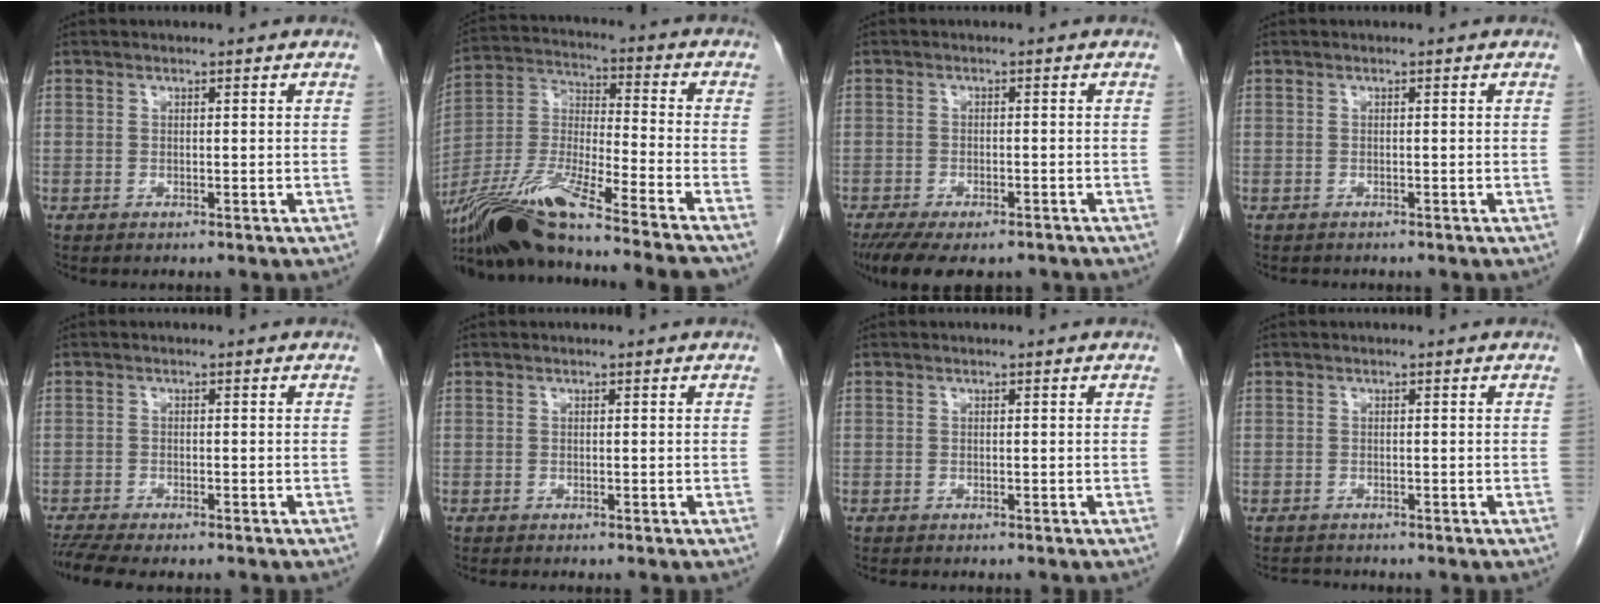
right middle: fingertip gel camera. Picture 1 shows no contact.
{"total": 21.0, "force": [-17.0, -0.7, 12.2], "torque": [-0.265, -0.028, -0.312]}
{"total": 11.2, "force": [-8.5, 4.1, 6.0], "torque": [-0.100, -0.011, -0.121]}
{"total": 1.4, "force": [-1.2, 0.6, 0.3], "torque": [-0.011, -0.002, -0.017]}
{"total": 6.4, "force": [-5.4, 1.2, 3.2], "torque": [-0.054, -0.005, -0.086]}
{"total": 0.7, "force": [-0.6, 0.0, 0.2], "torque": [-0.005, -0.001, -0.011]}
{"total": 1.1, "force": [-1.0, 0.2, 0.4], "torque": [-0.010, -0.003, -0.013]}
{"total": 1.6, "force": [-1.5, 0.5, -0.3], "torque": [0.001, -0.005, -0.026]}